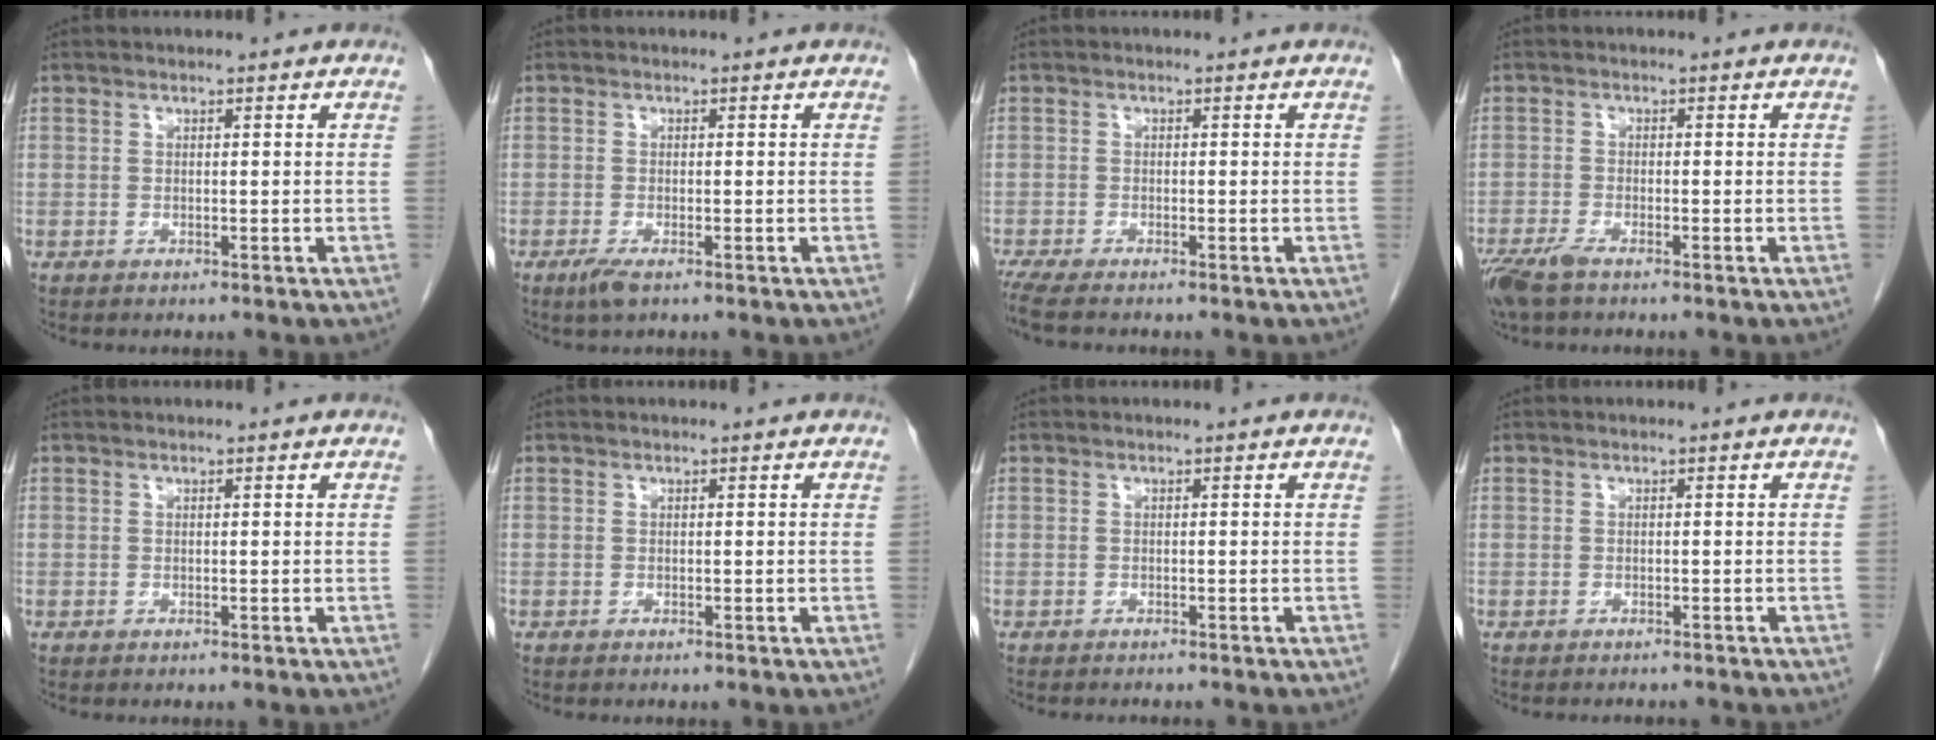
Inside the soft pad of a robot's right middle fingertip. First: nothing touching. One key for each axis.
{"total": 2.2, "fx": -1.3, "fy": 0.4, "fz": 1.7, "tx": -0.038, "ty": -0.006, "tz": -0.026}
{"total": 3.4, "fx": -2.9, "fy": 0.0, "fz": 1.8, "tx": -0.033, "ty": -0.010, "tz": -0.053}
{"total": 4.4, "fx": -3.2, "fy": 0.9, "fz": 2.9, "tx": -0.061, "ty": -0.011, "tz": -0.059}
{"total": 0.0}
{"total": 0.0}
{"total": 2.6, "fx": -2.4, "fy": 0.4, "fz": 1.0, "tx": -0.012, "ty": -0.003, "tz": -0.028}
{"total": 3.1, "fx": -2.9, "fy": 0.5, "fz": 0.8, "tx": -0.008, "ty": -0.005, "tz": -0.034}